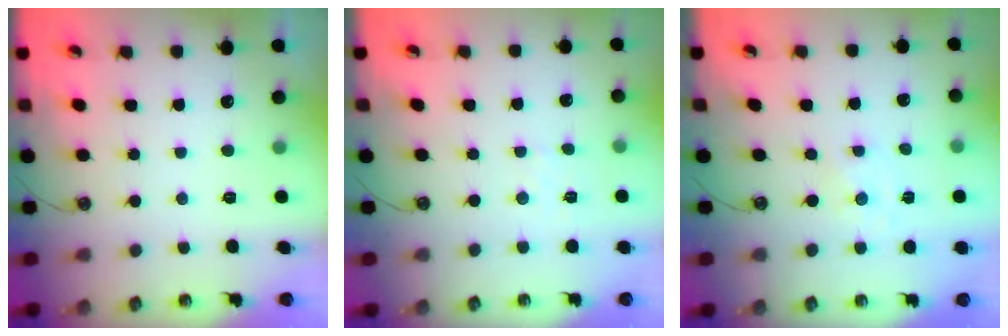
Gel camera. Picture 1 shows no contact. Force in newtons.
{"total": 2.0, "press": 2.0, "slide": 0.4}
{"total": 0.0}